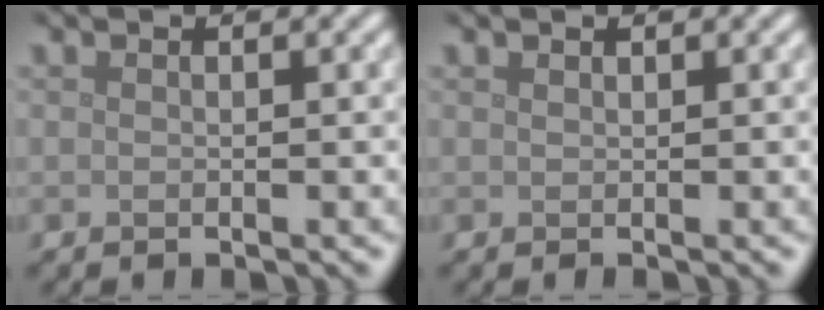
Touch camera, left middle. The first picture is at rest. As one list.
[{"total": 0.0}]